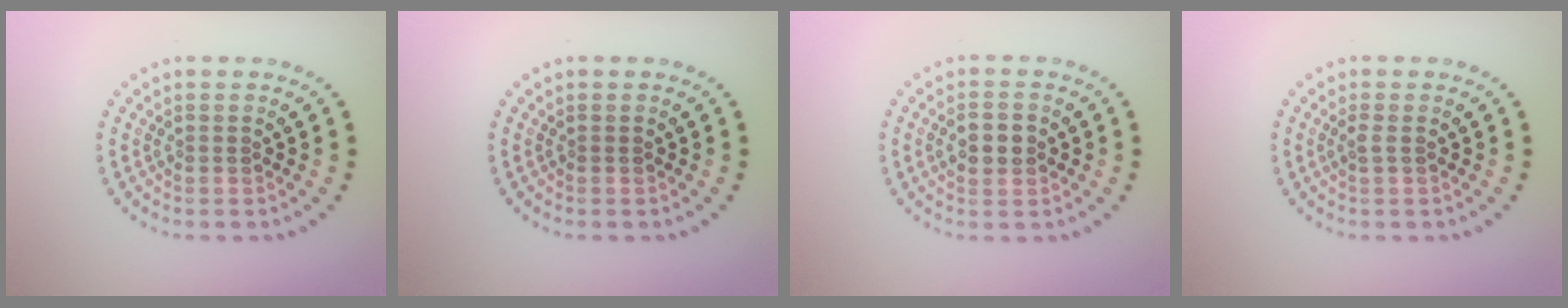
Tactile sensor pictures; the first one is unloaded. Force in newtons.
{"total": 0.0}
{"total": 2.6, "press": 2.6, "slide": 0.1}
{"total": 0.7, "press": 0.6, "slide": 0.4}